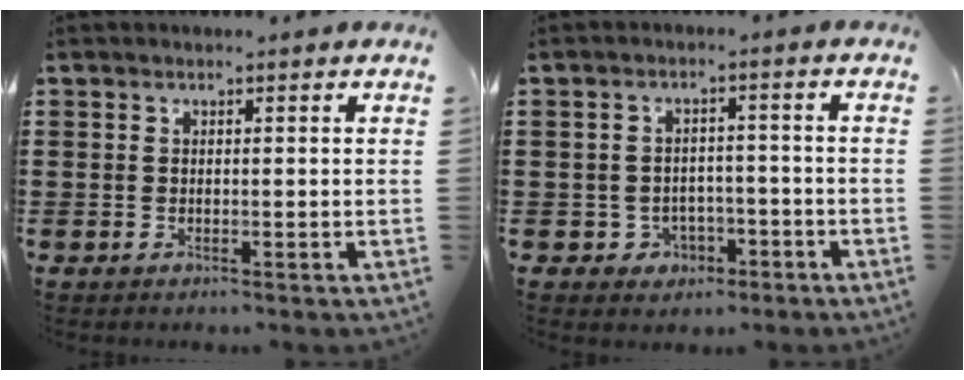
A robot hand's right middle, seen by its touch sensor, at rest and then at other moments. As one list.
[{"total": 2.8, "force": [-1.9, 2.0, 0.6], "torque": [-0.018, 0.006, -0.043]}]